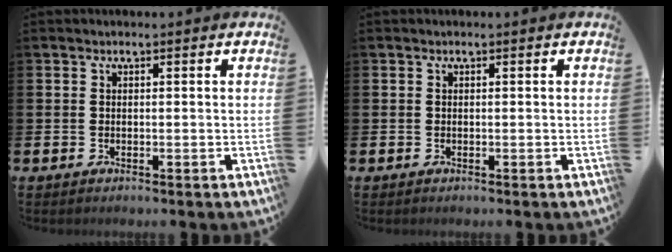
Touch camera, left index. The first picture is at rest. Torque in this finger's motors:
{"motor_torque": [0.00, 0.00, 0.00, 0.01]}